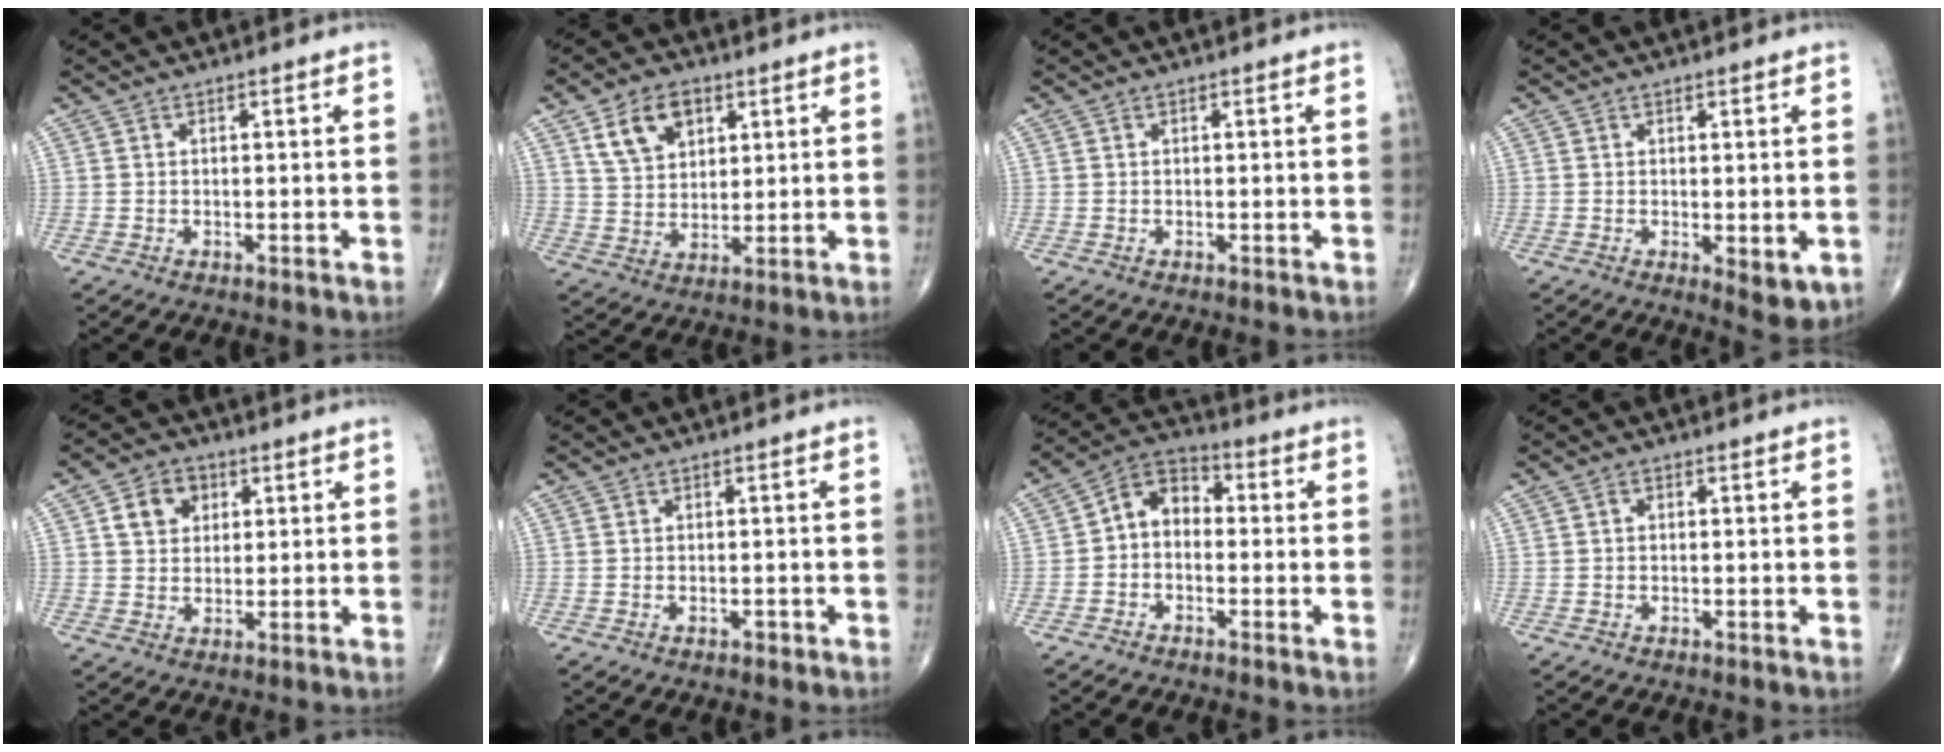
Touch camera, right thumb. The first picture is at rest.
{"total": 9.5, "force": [4.5, 6.3, 5.5], "torque": [-0.074, -0.016, 0.085]}
{"total": 0.0}
{"total": 4.4, "force": [-0.7, 1.8, 4.0], "torque": [-0.047, -0.013, -0.004]}
{"total": 6.5, "force": [2.2, 5.2, 3.2], "torque": [-0.026, -0.001, 0.033]}
{"total": 1.1, "force": [-0.6, 0.6, 0.7], "torque": [-0.012, 0.006, -0.008]}
{"total": 7.3, "force": [-0.6, 5.5, 4.9], "torque": [-0.057, 0.031, -0.032]}
{"total": 0.8, "force": [0.0, 0.6, 0.5], "torque": [-0.007, 0.004, -0.003]}